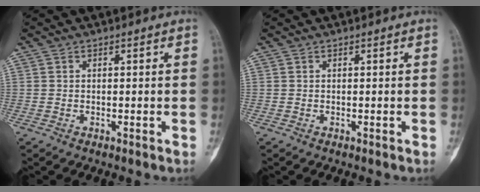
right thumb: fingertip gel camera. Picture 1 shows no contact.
{"total": 0.0}